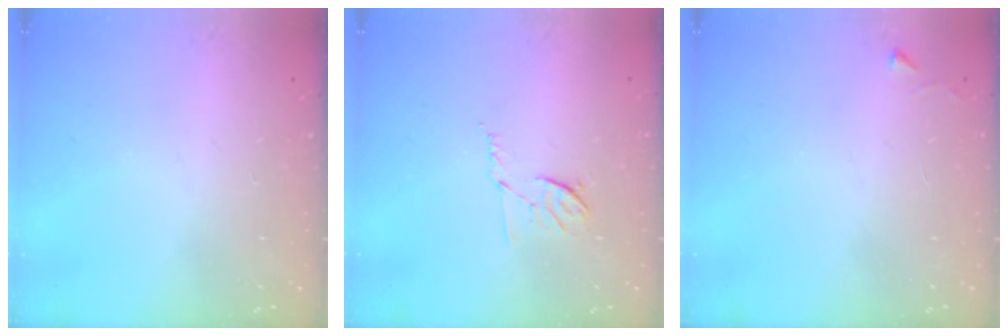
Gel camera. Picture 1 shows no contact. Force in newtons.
{"total": 5.9, "press": 5.9, "slide": 1.0}
{"total": 2.3, "press": 2.3, "slide": 0.4}